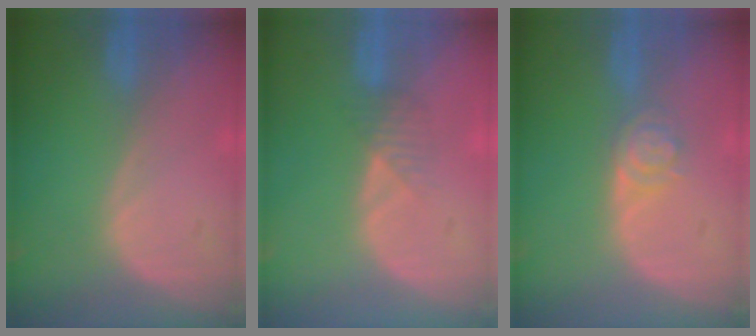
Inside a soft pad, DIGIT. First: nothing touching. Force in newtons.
{"total": 2.3, "press": 2.1, "slide": 1.0}
{"total": 3.9, "press": 3.5, "slide": 1.8}